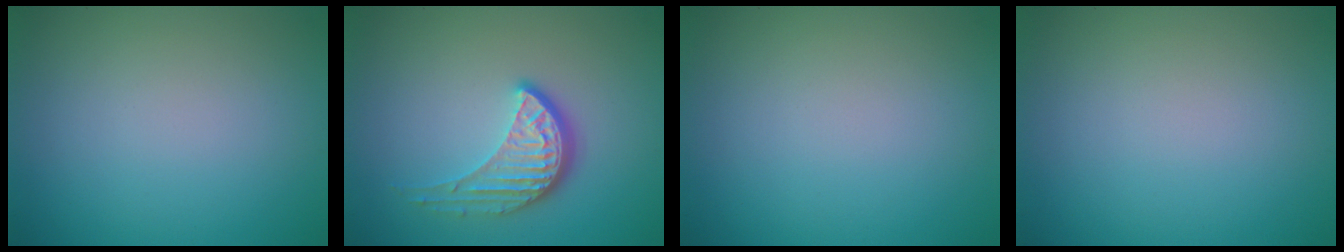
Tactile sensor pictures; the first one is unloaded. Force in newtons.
{"total": 3.9, "press": 3.0, "slide": 2.5}
{"total": 0.0}
{"total": 0.0}